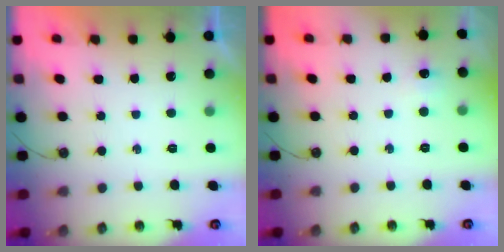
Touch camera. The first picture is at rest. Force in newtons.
{"total": 4.2, "press": 4.2, "slide": 0.5}